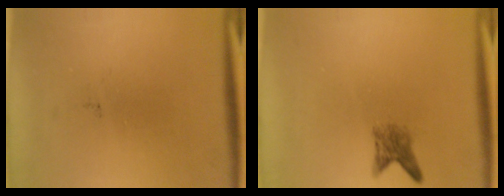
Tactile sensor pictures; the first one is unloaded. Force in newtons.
{"total": 2.3}